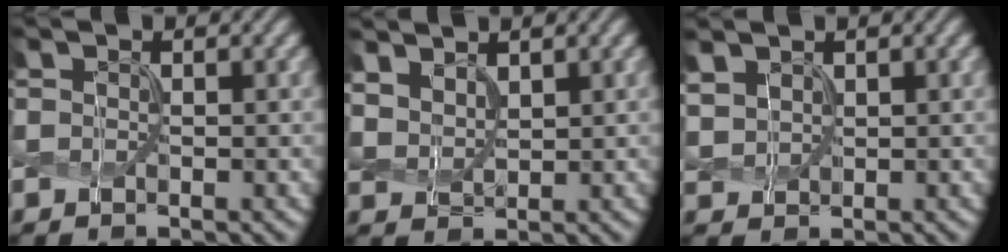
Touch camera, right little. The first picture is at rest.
{"total": 3.0, "force": [2.1, 1.6, 1.5], "torque": [-0.046, 0.002, 0.047]}
{"total": 2.1, "force": [1.4, 1.3, 0.9], "torque": [-0.034, 0.003, 0.034]}